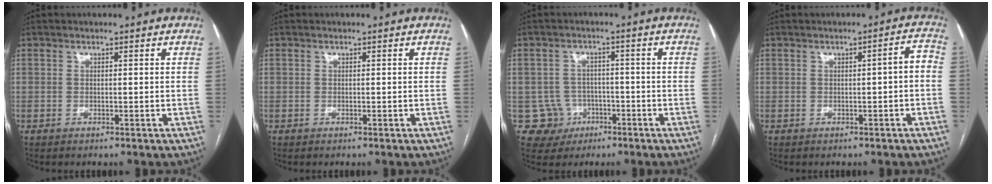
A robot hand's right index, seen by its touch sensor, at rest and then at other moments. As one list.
[{"total": 0.0}, {"total": 5.3, "force": [-1.7, 5.0, -0.1], "torque": [0.010, 0.014, -0.019]}, {"total": 2.5, "force": [-0.5, 0.4, 2.4], "torque": [-0.024, 0.008, -0.008]}]